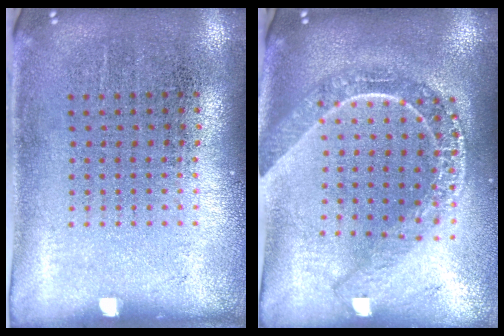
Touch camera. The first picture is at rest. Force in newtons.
{"total": 2.2, "press": 1.8, "slide": 1.2}